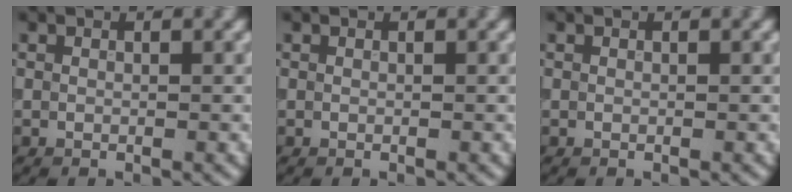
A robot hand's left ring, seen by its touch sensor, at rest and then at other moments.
{"total": 0.0}
{"total": 0.0}